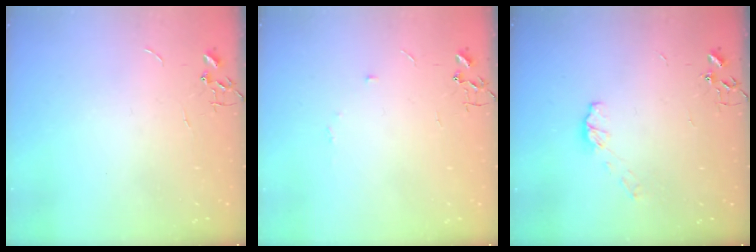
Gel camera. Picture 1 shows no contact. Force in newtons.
{"total": 5.3, "press": 5.2, "slide": 0.7}
{"total": 5.8, "press": 5.7, "slide": 0.4}